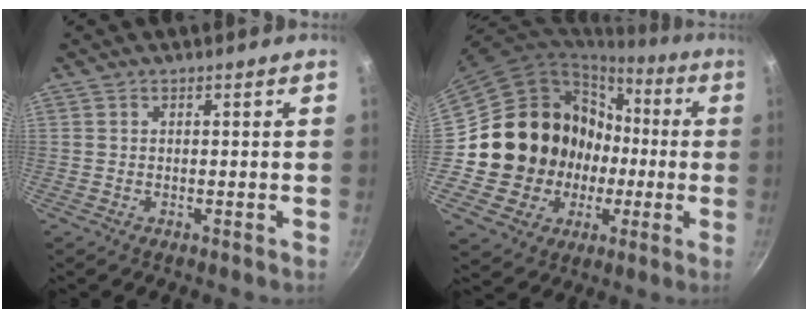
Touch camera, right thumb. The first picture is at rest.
{"total": 17.8, "force": [-0.7, 16.8, 5.9], "torque": [-0.069, 0.044, 0.009]}